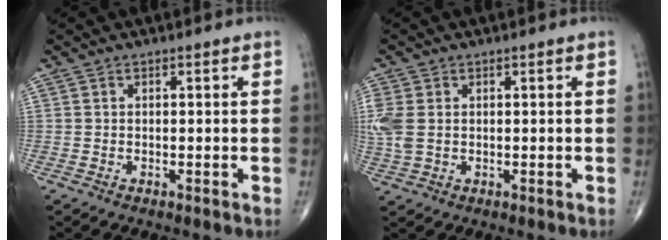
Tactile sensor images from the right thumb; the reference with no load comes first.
{"total": 5.6, "force": [0.4, 3.8, 4.0], "torque": [-0.119, 0.006, 0.015]}